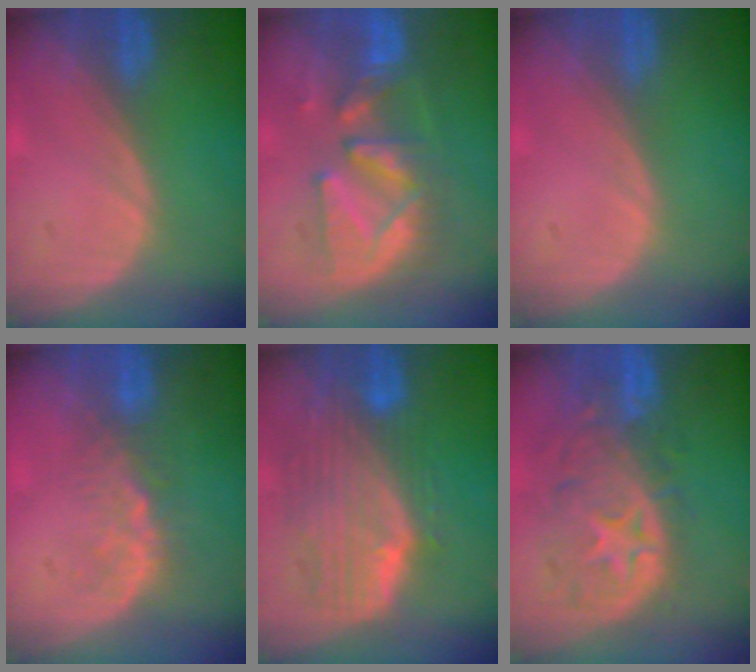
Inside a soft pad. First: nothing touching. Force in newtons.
{"total": 9.4, "press": 9.3, "slide": 0.9}
{"total": 0.0}
{"total": 4.4, "press": 4.0, "slide": 1.9}
{"total": 10.2, "press": 8.9, "slide": 5.0}
{"total": 11.2, "press": 9.8, "slide": 5.3}